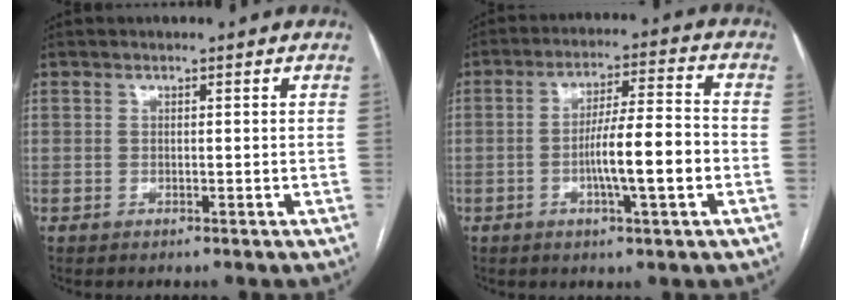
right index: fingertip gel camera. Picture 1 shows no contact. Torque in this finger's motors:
{"motor_torque": [1.72, -0.42, 0.73, 0.18]}